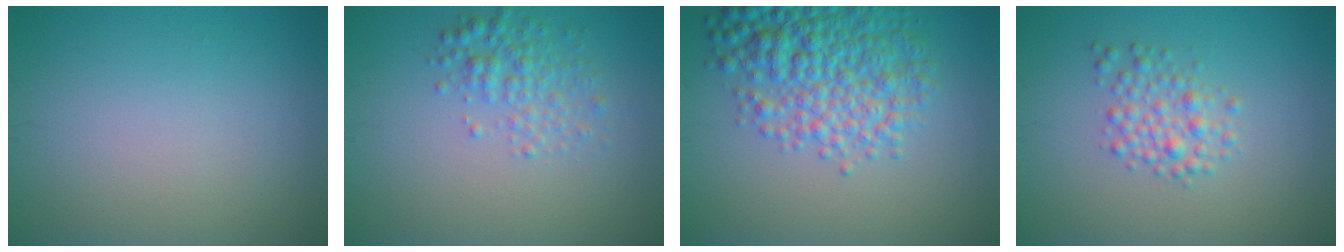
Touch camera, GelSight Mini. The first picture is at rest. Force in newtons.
{"total": 2.7, "press": 2.7, "slide": 0.1}
{"total": 7.0, "press": 7.0, "slide": 0.2}
{"total": 2.6, "press": 2.6, "slide": 0.1}